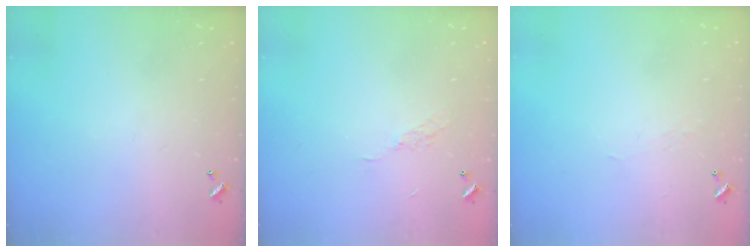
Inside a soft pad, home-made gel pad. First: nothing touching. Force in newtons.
{"total": 5.6, "press": 5.6, "slide": 0.7}
{"total": 1.7, "press": 1.7, "slide": 0.4}